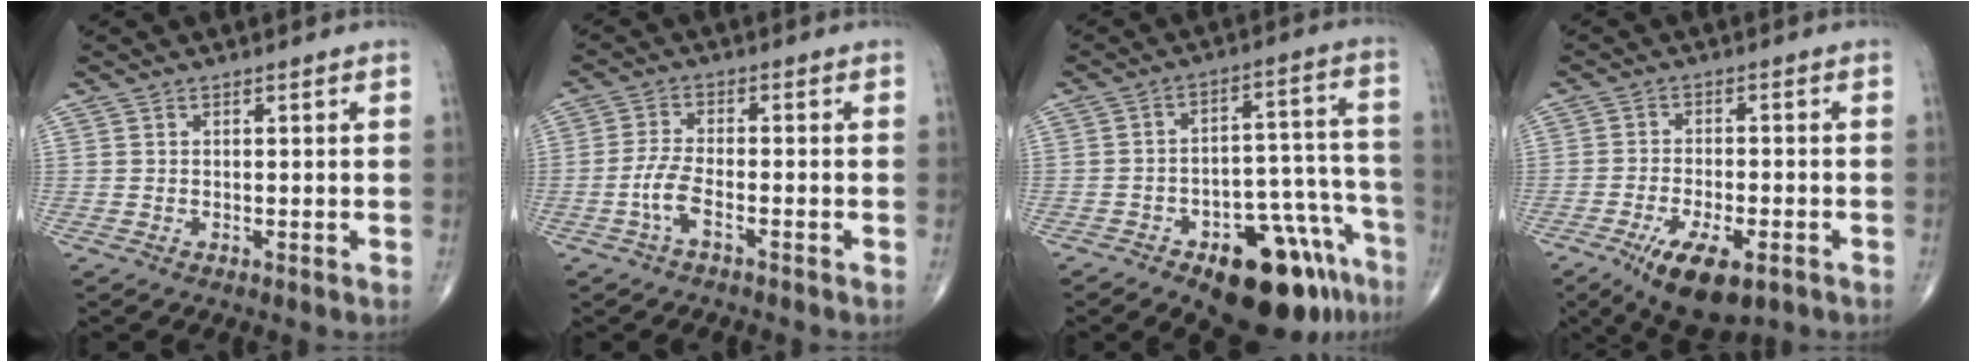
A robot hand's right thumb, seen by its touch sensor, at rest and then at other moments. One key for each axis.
{"total": 4.6, "fx": -2.1, "fy": 1.5, "fz": 3.8, "tx": -0.090, "ty": 0.018, "tz": -0.044}
{"total": 18.8, "fx": -11.3, "fy": 8.4, "fz": 12.5, "tx": -0.100, "ty": 0.097, "tz": -0.153}
{"total": 11.1, "fx": -5.8, "fy": 4.2, "fz": 8.4, "tx": -0.140, "ty": 0.003, "tz": -0.090}